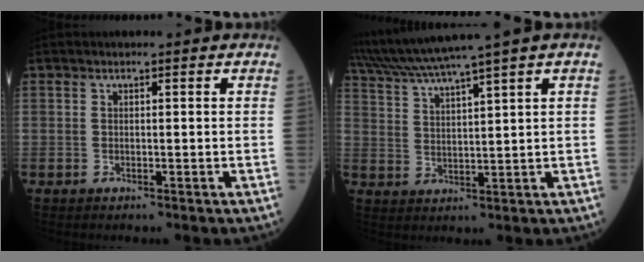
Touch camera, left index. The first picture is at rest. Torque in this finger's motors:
{"motor_torque": [0.89, -0.94, 0.33, 0.18]}